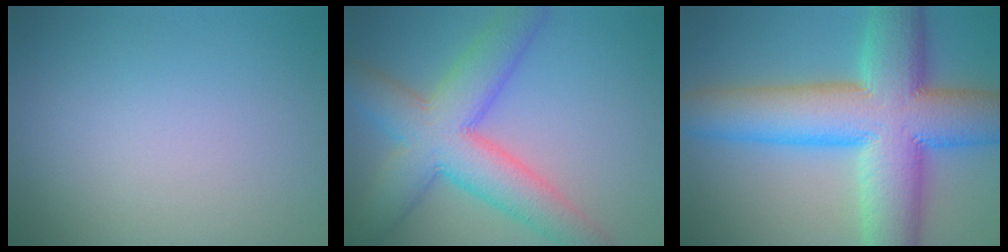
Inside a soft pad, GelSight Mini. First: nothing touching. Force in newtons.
{"total": 8.4, "press": 8.4, "slide": 0.4}
{"total": 13.3, "press": 13.3, "slide": 0.3}